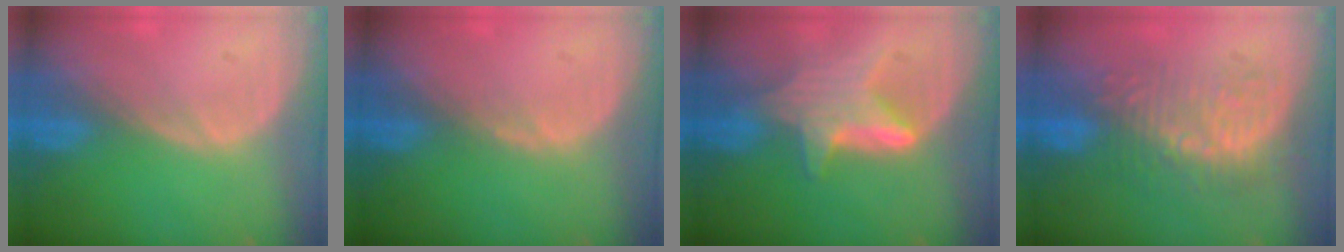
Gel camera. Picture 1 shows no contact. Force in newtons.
{"total": 0.6, "press": 0.5, "slide": 0.3}
{"total": 6.0, "press": 6.0, "slide": 0.5}
{"total": 8.9, "press": 8.7, "slide": 1.8}